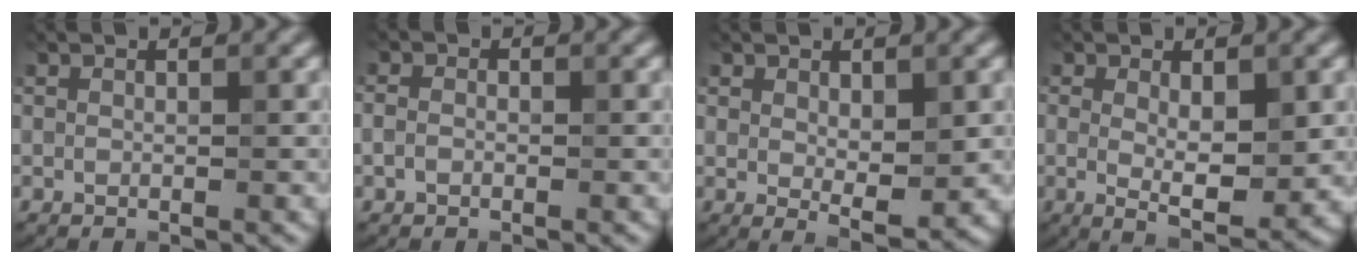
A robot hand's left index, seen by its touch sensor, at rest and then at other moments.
{"total": 1.2, "force": [-0.5, 0.8, 0.7], "torque": [-0.016, 0.001, -0.013]}
{"total": 3.3, "force": [0.6, 1.5, 2.9], "torque": [-0.046, -0.009, 0.018]}
{"total": 4.9, "force": [0.4, 1.8, 4.6], "torque": [-0.073, -0.010, 0.010]}